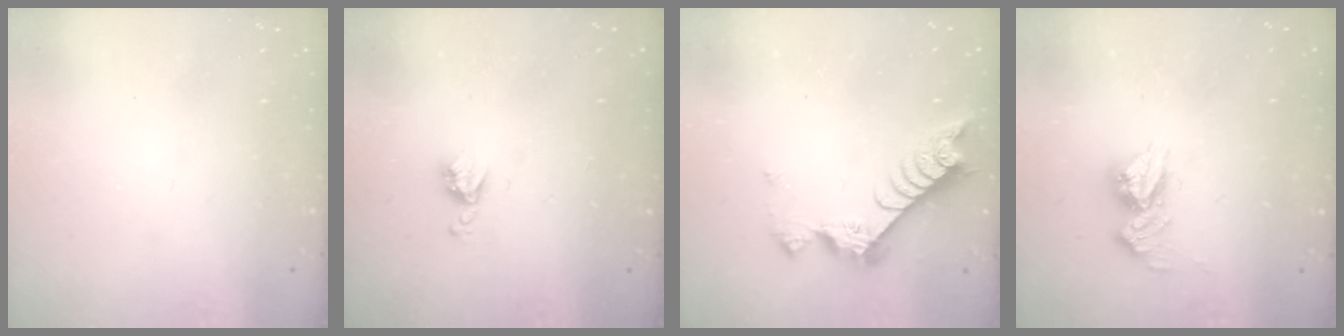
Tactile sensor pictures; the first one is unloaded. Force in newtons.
{"total": 5.8, "press": 5.7, "slide": 0.7}
{"total": 7.4, "press": 7.3, "slide": 1.0}
{"total": 10.7, "press": 10.7, "slide": 1.0}